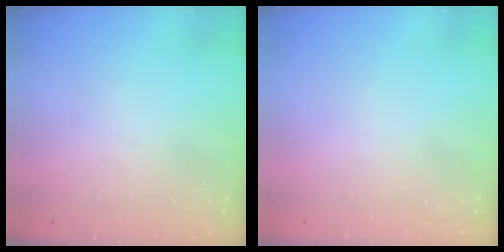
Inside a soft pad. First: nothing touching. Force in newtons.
{"total": 1.6, "press": 1.6, "slide": 0.1}